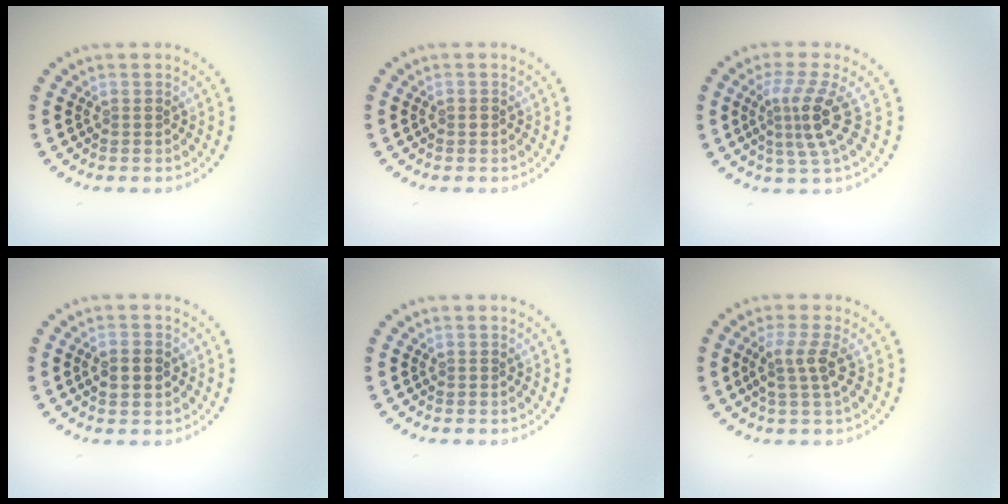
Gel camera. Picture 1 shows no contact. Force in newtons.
{"total": 0.7, "press": 0.6, "slide": 0.1}
{"total": 3.6, "press": 2.6, "slide": 2.6}
{"total": 2.1, "press": 2.1, "slide": 0.1}
{"total": 0.0}
{"total": 2.5, "press": 1.9, "slide": 1.7}